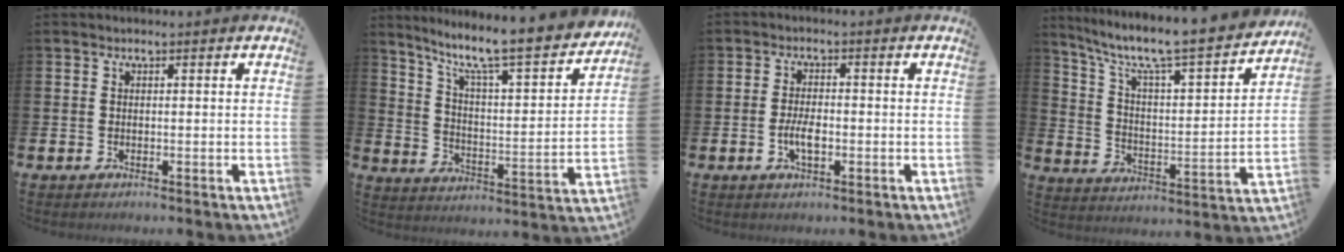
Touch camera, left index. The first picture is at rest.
{"total": 9.1, "force": [7.9, 1.2, 4.4], "torque": [-0.107, -0.065, 0.125]}
{"total": 3.3, "force": [-0.8, 1.3, 2.9], "torque": [-0.044, 0.000, -0.016]}
{"total": 8.0, "force": [6.9, 0.8, 3.9], "torque": [-0.110, -0.059, 0.111]}